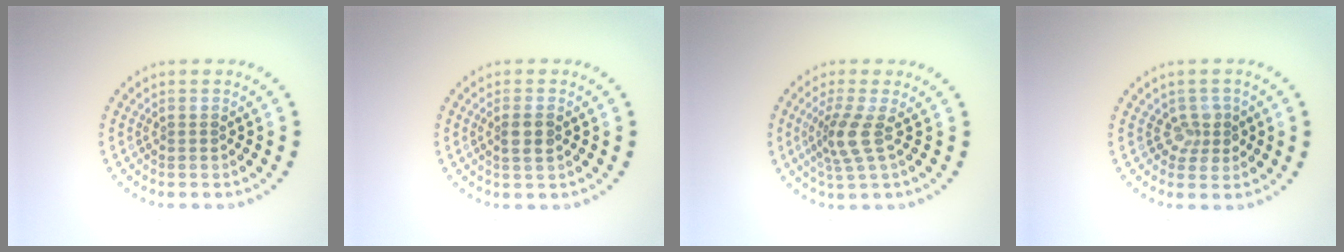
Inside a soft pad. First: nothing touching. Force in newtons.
{"total": 1.9, "press": 1.8, "slide": 0.5}
{"total": 2.8, "press": 2.1, "slide": 2.0}
{"total": 2.0, "press": 1.7, "slide": 0.9}